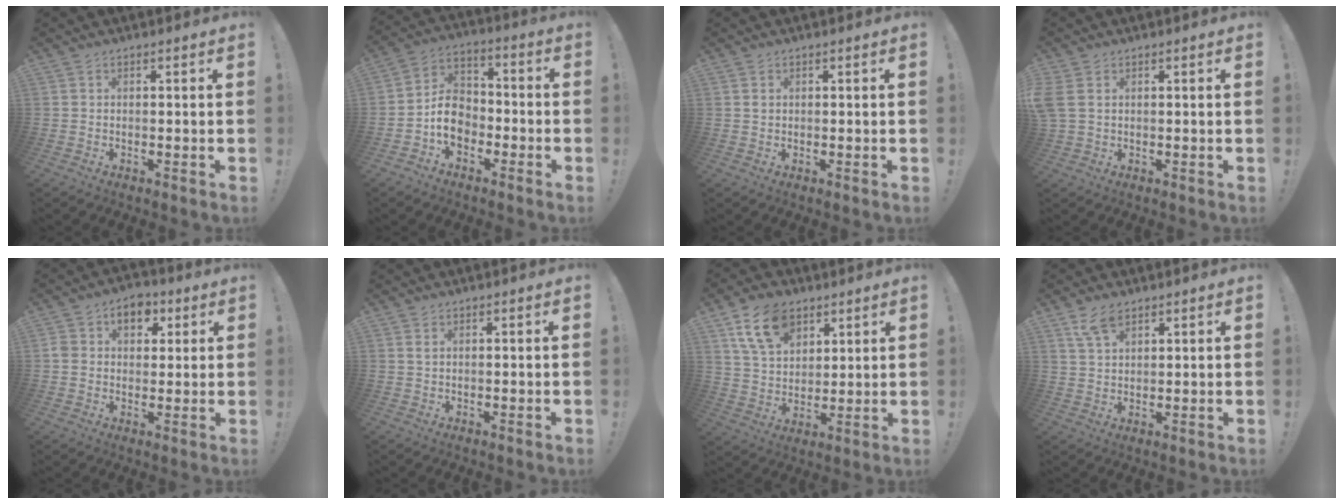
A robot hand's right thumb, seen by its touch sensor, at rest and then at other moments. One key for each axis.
{"total": 10.1, "fx": -3.7, "fy": 7.8, "fz": 5.3, "tx": -0.078, "ty": 0.030, "tz": -0.065}
{"total": 0.6, "fx": 0.2, "fy": 0.6, "fz": 0.3, "tx": -0.002, "ty": 0.001, "tz": 0.002}
{"total": 4.1, "fx": 1.3, "fy": 2.8, "fz": 2.7, "tx": -0.071, "ty": 0.002, "tz": 0.027}
{"total": 8.2, "fx": 2.7, "fy": 6.6, "fz": 4.2, "tx": -0.060, "ty": 0.002, "tz": 0.052}
{"total": 1.0, "fx": 0.4, "fy": 0.4, "fz": 0.8, "tx": -0.012, "ty": 0.001, "tz": 0.006}
{"total": 13.6, "fx": 7.5, "fy": 8.6, "fz": 7.4, "tx": -0.131, "ty": -0.021, "tz": 0.144}
{"total": 6.5, "fx": 4.1, "fy": 3.1, "fz": 3.9, "tx": -0.072, "ty": -0.014, "tz": 0.078}